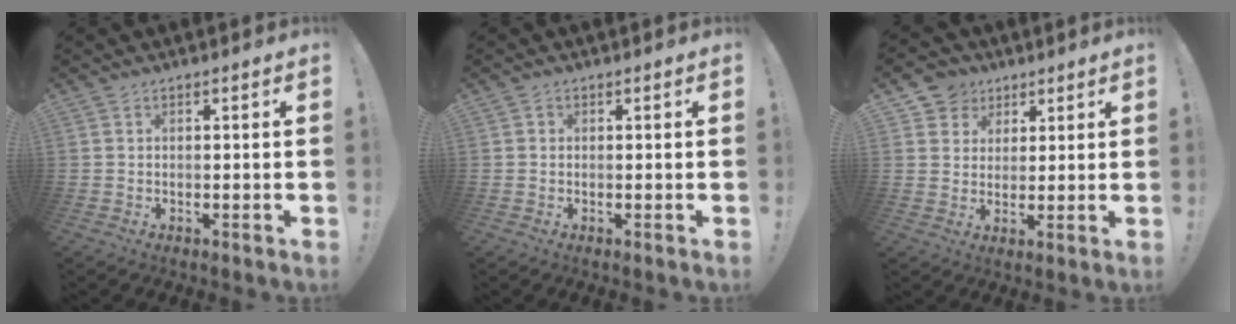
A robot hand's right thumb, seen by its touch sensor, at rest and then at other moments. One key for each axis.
{"total": 0.6, "fx": 0.0, "fy": 0.5, "fz": 0.2, "tx": -0.004, "ty": 0.002, "tz": -0.001}
{"total": 6.7, "fx": 3.0, "fy": 6.0, "fz": 0.6, "tx": -0.005, "ty": -0.023, "tz": 0.060}